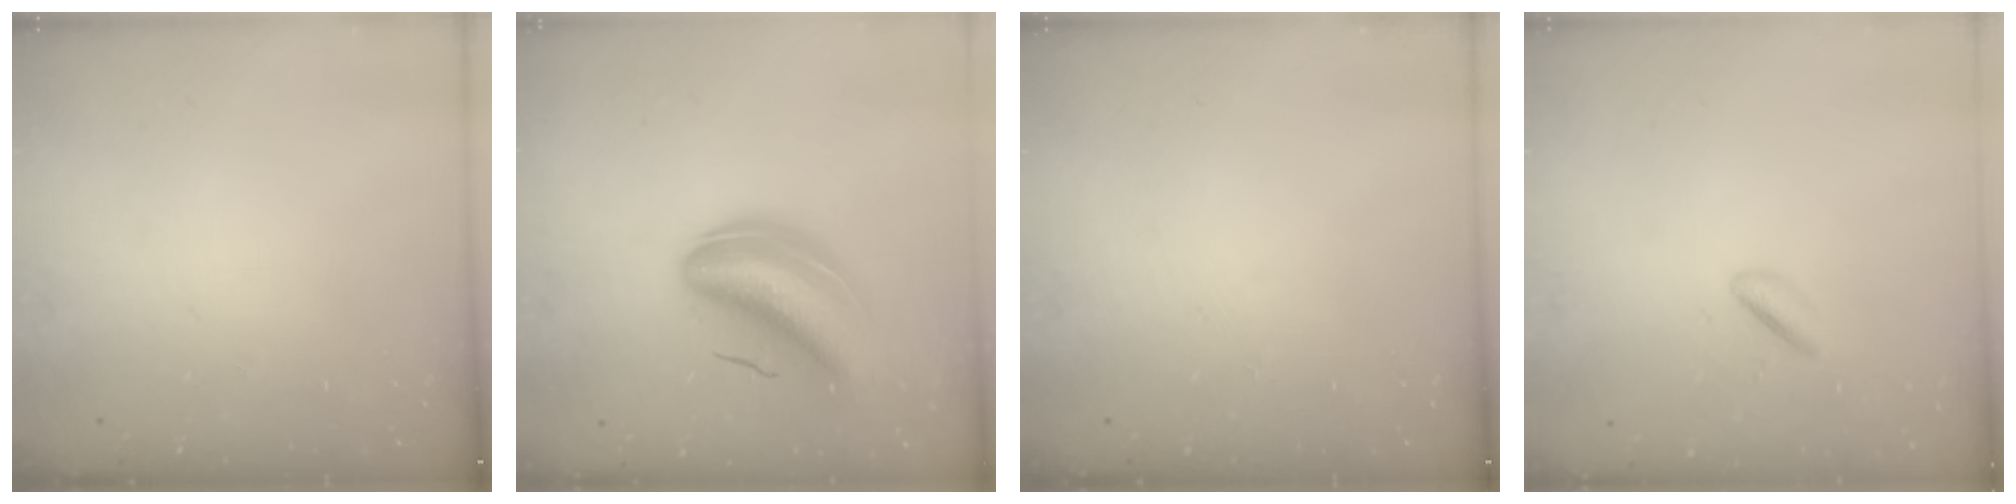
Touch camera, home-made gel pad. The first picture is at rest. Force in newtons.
{"total": 10.0, "press": 9.6, "slide": 2.8}
{"total": 0.0}
{"total": 1.7, "press": 1.5, "slide": 0.9}